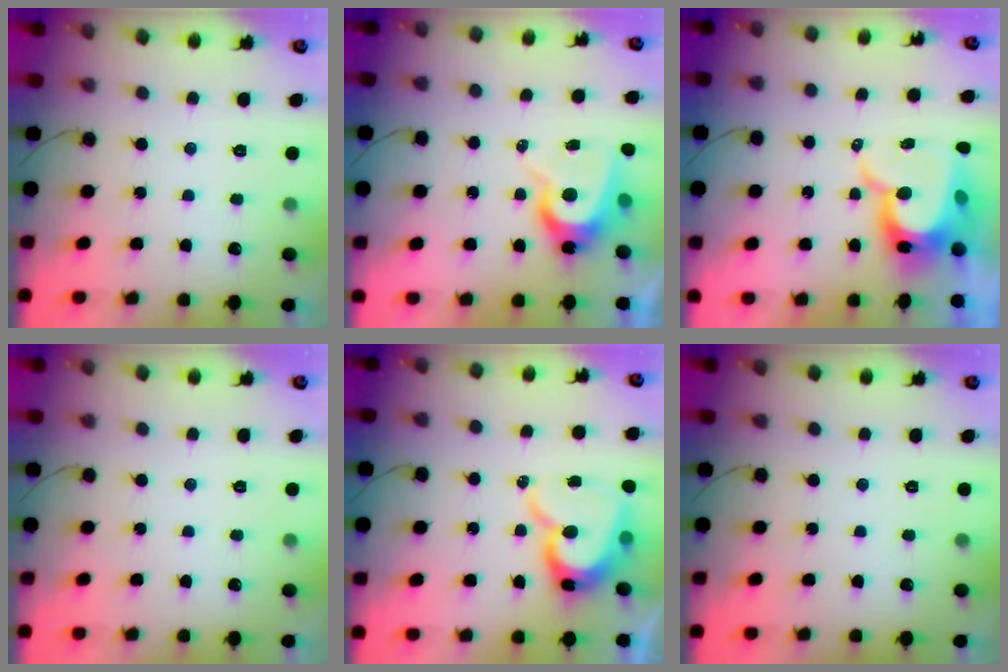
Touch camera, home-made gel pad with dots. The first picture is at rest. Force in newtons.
{"total": 8.1, "press": 8.0, "slide": 0.4}
{"total": 12.3, "press": 12.3, "slide": 0.8}
{"total": 0.0}
{"total": 14.5, "press": 14.4, "slide": 1.4}
{"total": 0.0}